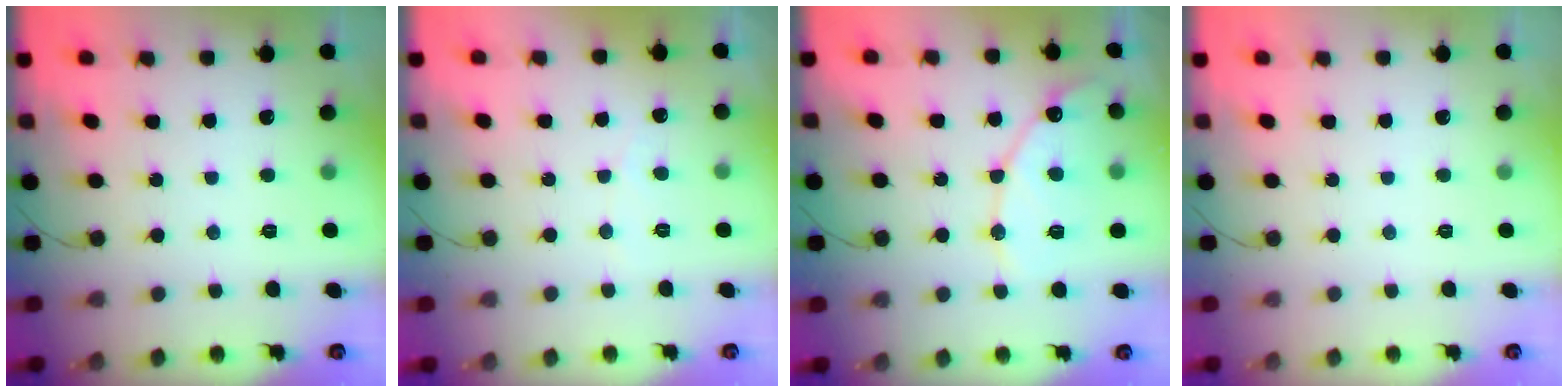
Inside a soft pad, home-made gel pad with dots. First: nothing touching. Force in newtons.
{"total": 2.6, "press": 2.6, "slide": 0.2}
{"total": 12.5, "press": 12.5, "slide": 1.0}
{"total": 0.0}